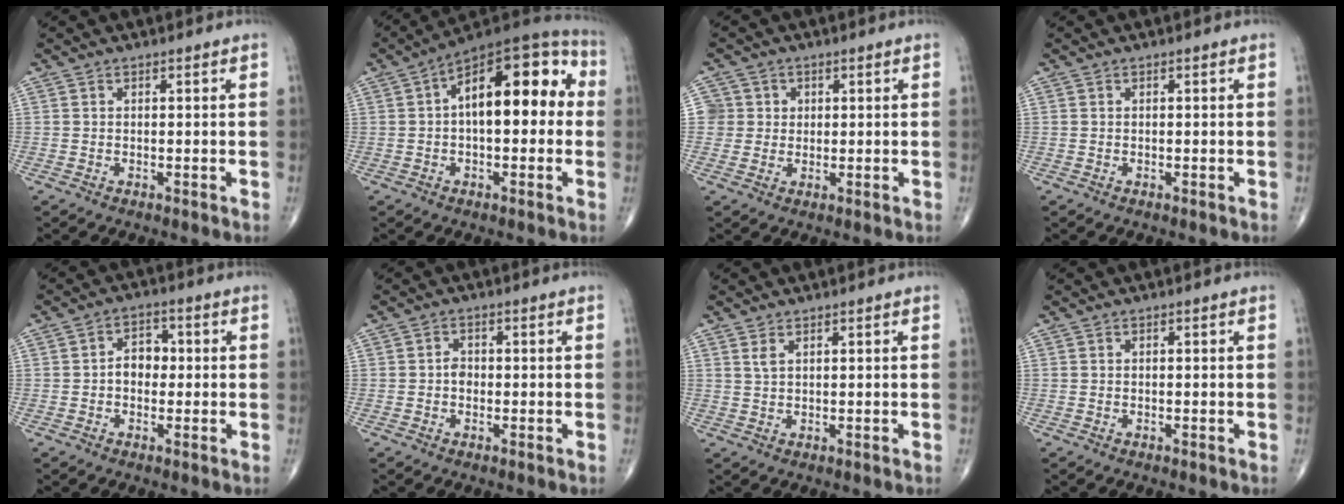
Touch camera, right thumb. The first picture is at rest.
{"total": 17.9, "force": [2.0, 8.6, 15.5], "torque": [-0.198, 0.046, 0.018]}
{"total": 3.9, "force": [0.8, 3.8, -0.2], "torque": [0.037, 0.004, 0.008]}
{"total": 0.0}
{"total": 4.7, "force": [-0.2, 3.5, 3.1], "torque": [-0.029, 0.016, -0.012]}
{"total": 1.7, "force": [-0.4, 1.4, 1.0], "torque": [-0.005, 0.006, -0.010]}
{"total": 1.5, "force": [1.0, 0.6, 1.1], "torque": [-0.023, 0.001, 0.025]}
{"total": 0.0}